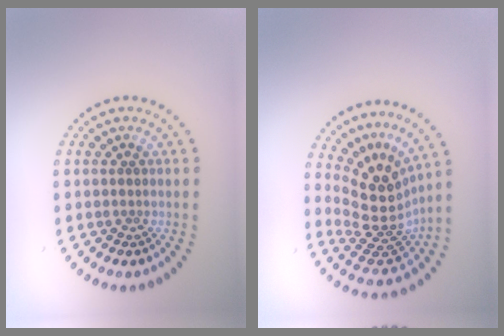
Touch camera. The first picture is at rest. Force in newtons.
{"total": 5.3, "press": 3.8, "slide": 3.7}